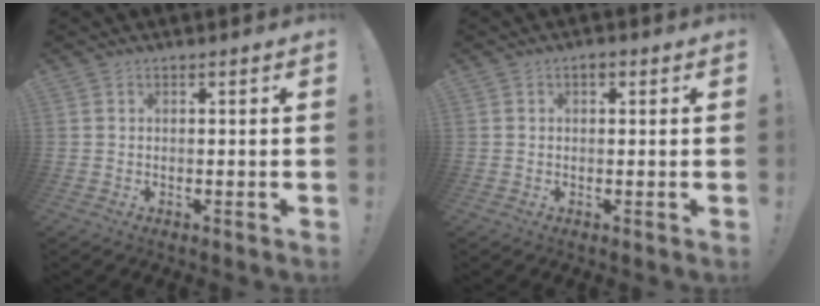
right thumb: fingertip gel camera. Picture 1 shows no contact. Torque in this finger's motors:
{"motor_torque": [0.18, 0.69, 0.22, 0.01, -0.01]}